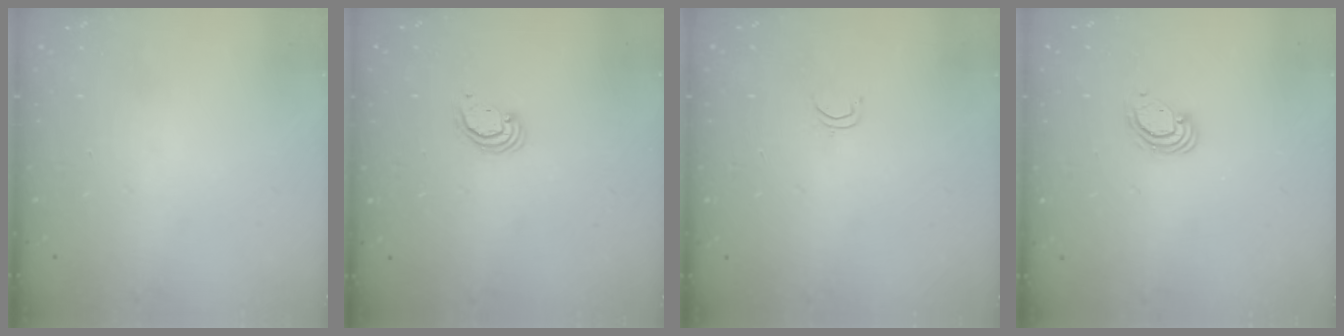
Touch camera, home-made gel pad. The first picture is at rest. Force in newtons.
{"total": 2.4, "press": 2.4, "slide": 0.3}
{"total": 3.3, "press": 3.2, "slide": 0.2}
{"total": 4.0, "press": 3.9, "slide": 0.3}